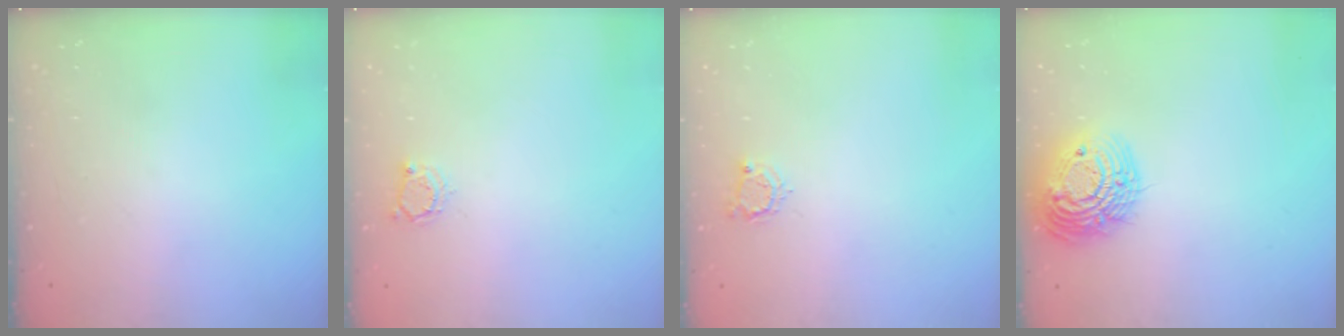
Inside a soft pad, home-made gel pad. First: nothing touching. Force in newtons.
{"total": 3.2, "press": 3.2, "slide": 0.3}
{"total": 4.1, "press": 4.1, "slide": 0.5}
{"total": 16.4, "press": 16.3, "slide": 1.5}